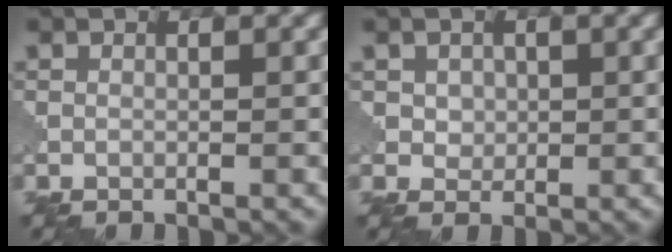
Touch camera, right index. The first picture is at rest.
{"total": 1.9, "force": [0.6, 1.6, 0.8], "torque": [-0.021, 0.000, 0.018]}